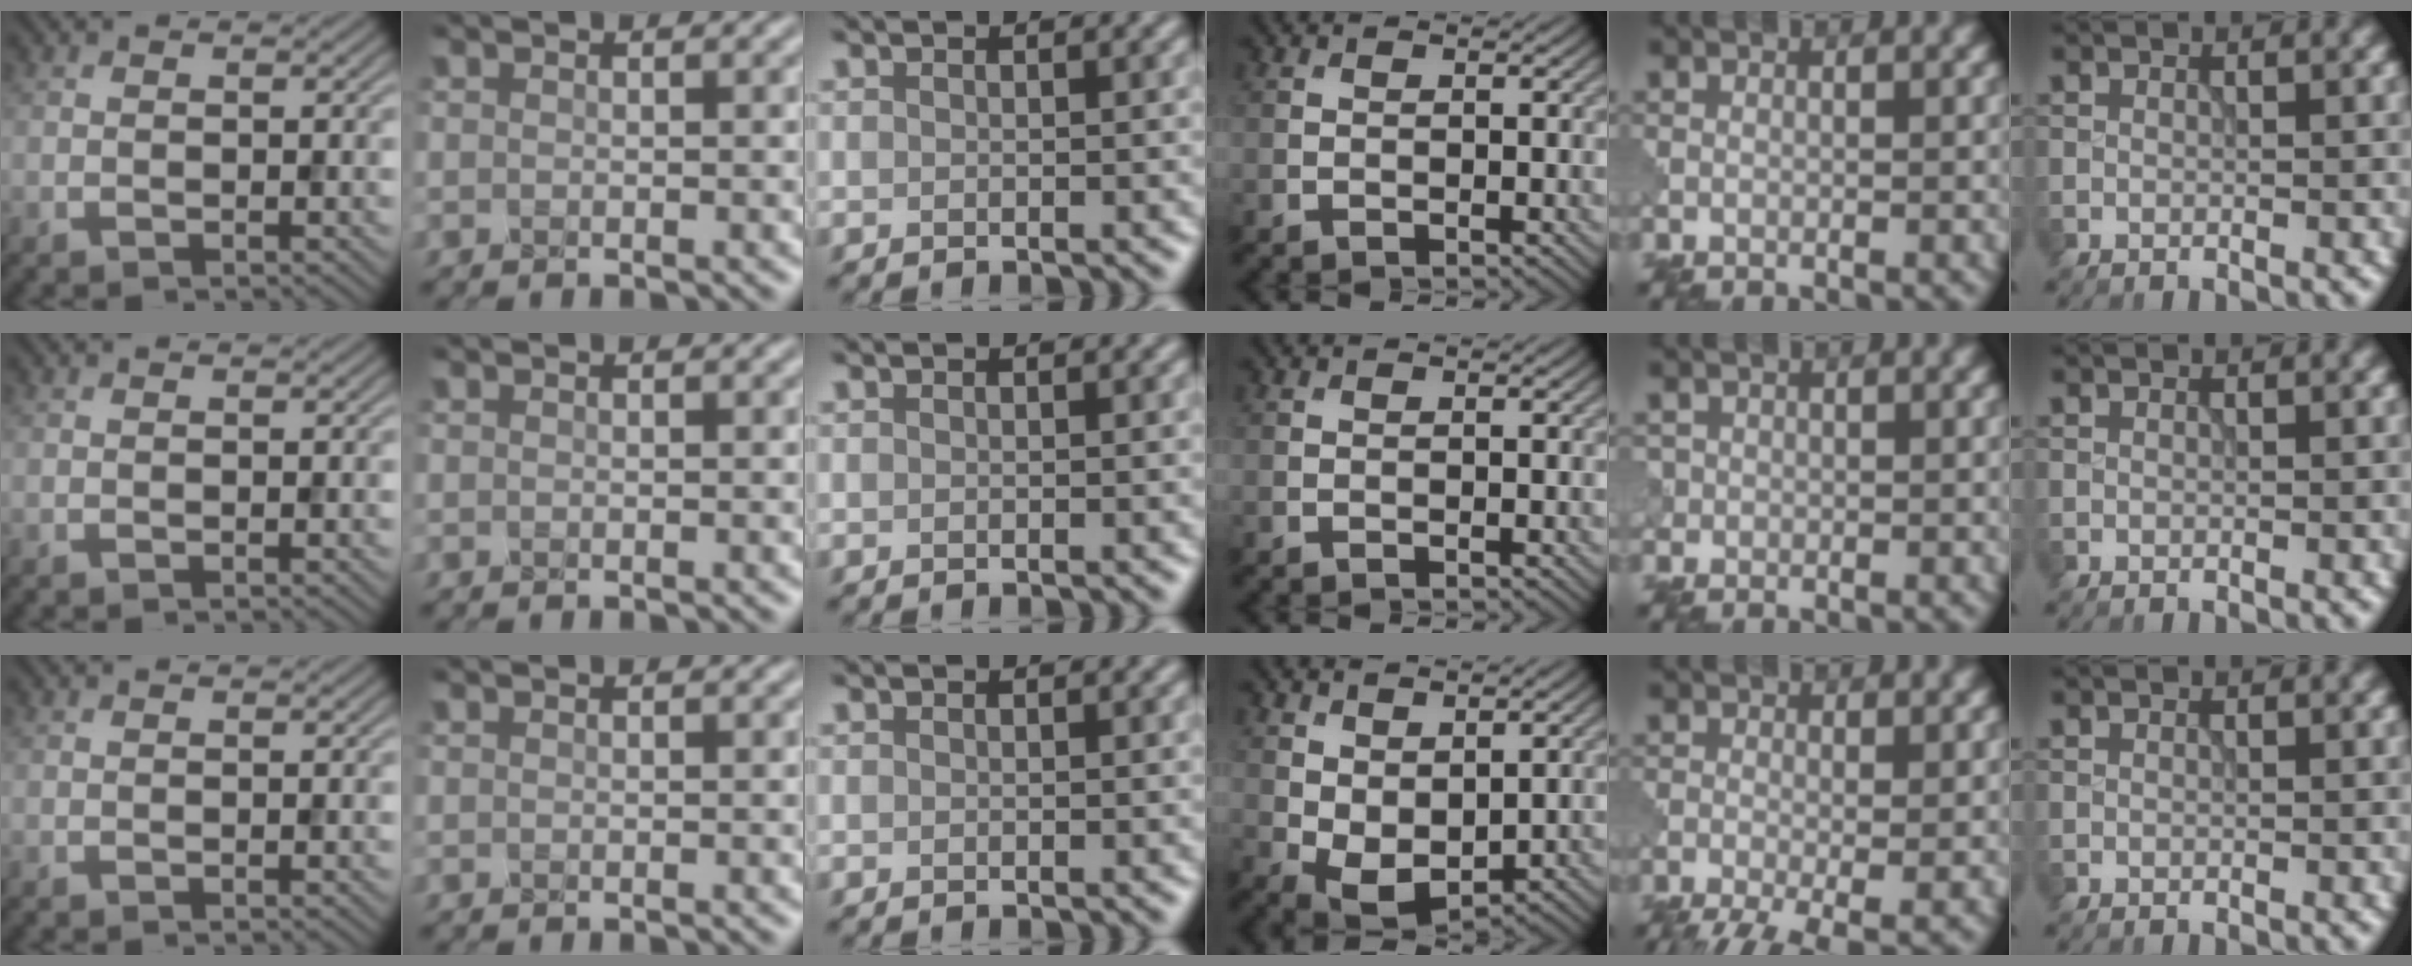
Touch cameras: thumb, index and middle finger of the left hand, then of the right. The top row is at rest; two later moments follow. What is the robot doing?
{"motion": "squeeze", "object": "foam earplug"}